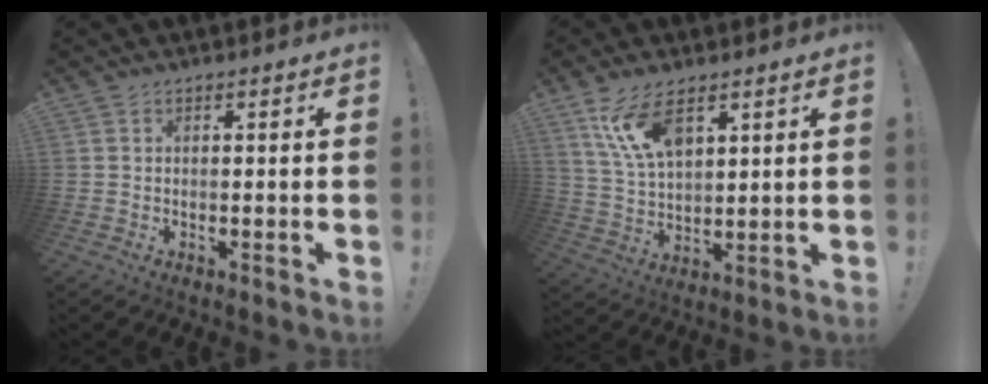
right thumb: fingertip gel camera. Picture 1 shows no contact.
{"total": 12.1, "force": [7.1, 5.6, 8.1], "torque": [-0.152, -0.026, 0.131]}